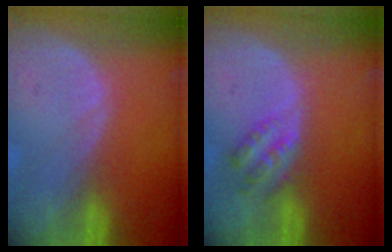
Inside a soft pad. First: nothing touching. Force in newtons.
{"total": 4.5, "press": 3.8, "slide": 2.5}